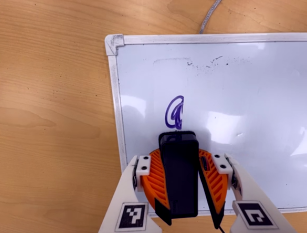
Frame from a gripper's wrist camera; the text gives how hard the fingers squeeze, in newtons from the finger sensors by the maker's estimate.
{"total": 10.7, "left": 10.9, "right": 10.5}